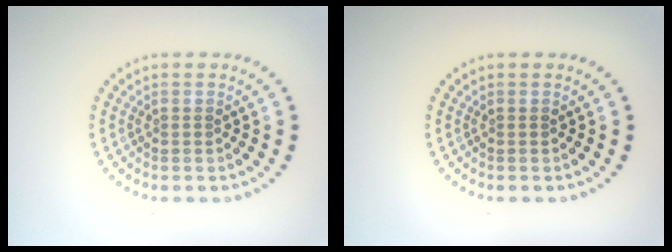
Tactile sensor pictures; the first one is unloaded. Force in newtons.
{"total": 0.0}